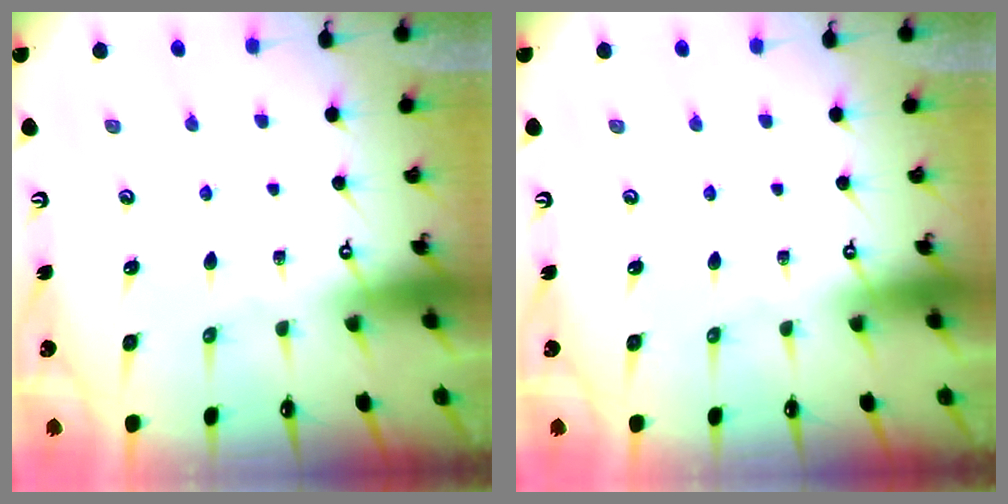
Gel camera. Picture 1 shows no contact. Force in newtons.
{"total": 0.0}